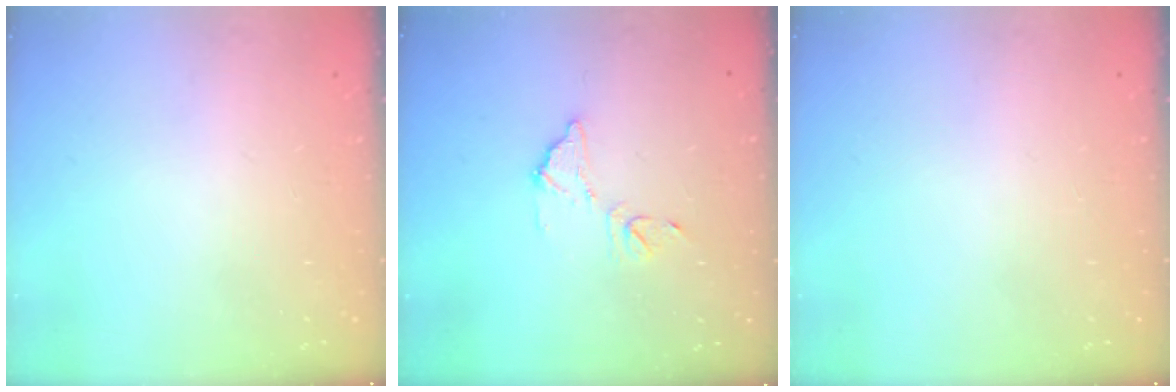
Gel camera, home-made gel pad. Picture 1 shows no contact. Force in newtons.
{"total": 8.8, "press": 8.7, "slide": 0.7}
{"total": 0.0}